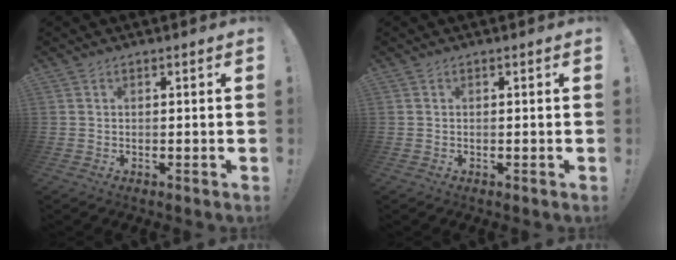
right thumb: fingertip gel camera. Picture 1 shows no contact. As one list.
[{"total": 0.0}]